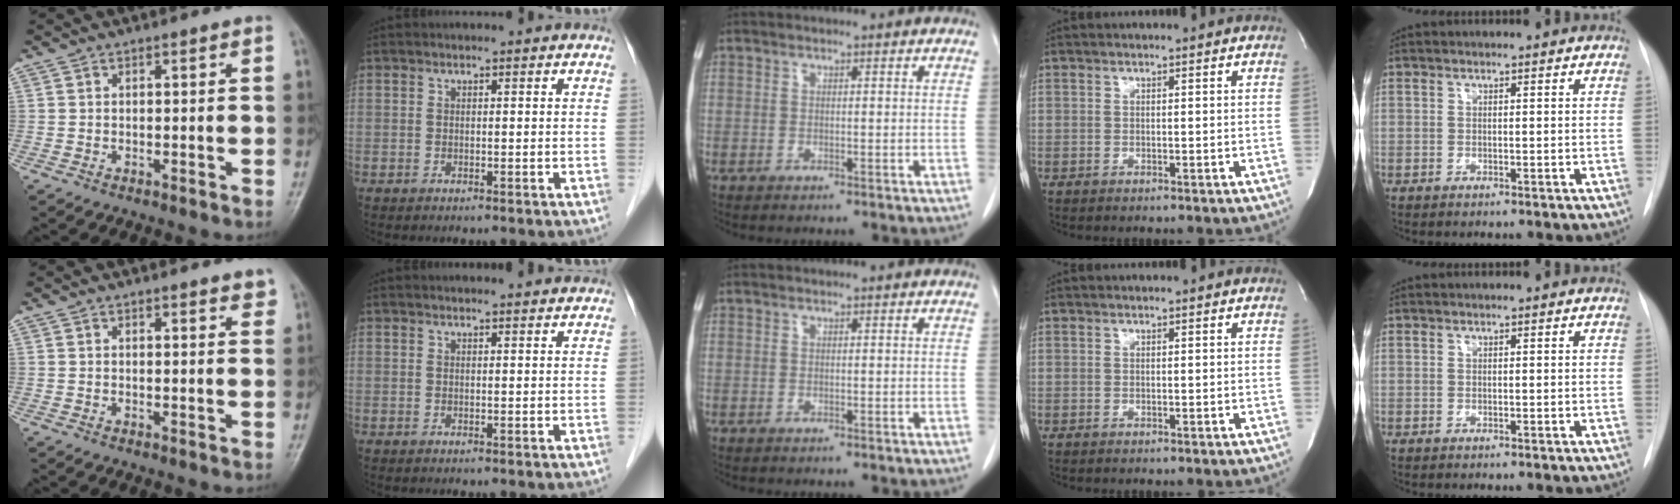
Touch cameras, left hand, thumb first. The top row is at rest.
{"thumb": {"total": 2.5, "force": [2.1, 0.7, 1.3], "torque": [-0.002, -0.007, 0.023]}, "index": {"total": 3.8, "force": [3.7, 0.3, 0.8], "torque": [-0.014, 0.010, 0.039]}}